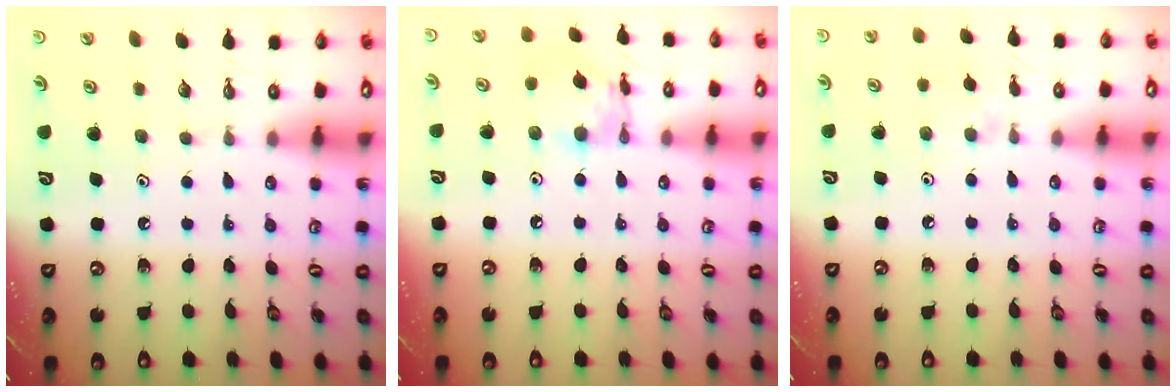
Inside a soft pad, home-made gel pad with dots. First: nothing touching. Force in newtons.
{"total": 11.4, "press": 11.3, "slide": 0.9}
{"total": 2.0, "press": 1.9, "slide": 0.5}